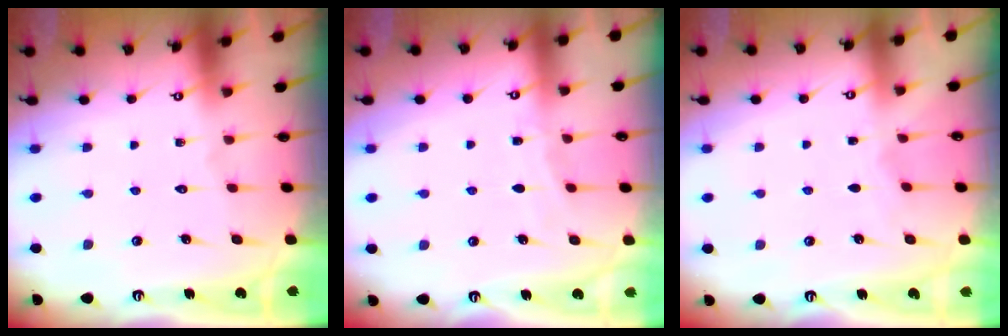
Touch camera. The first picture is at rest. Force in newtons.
{"total": 4.1, "press": 4.1, "slide": 0.5}
{"total": 2.6, "press": 2.5, "slide": 0.4}